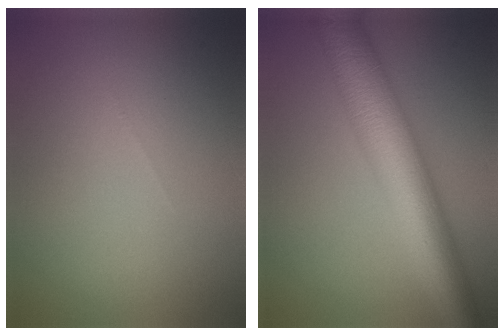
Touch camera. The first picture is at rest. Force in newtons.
{"total": 9.5, "press": 9.5, "slide": 0.1}